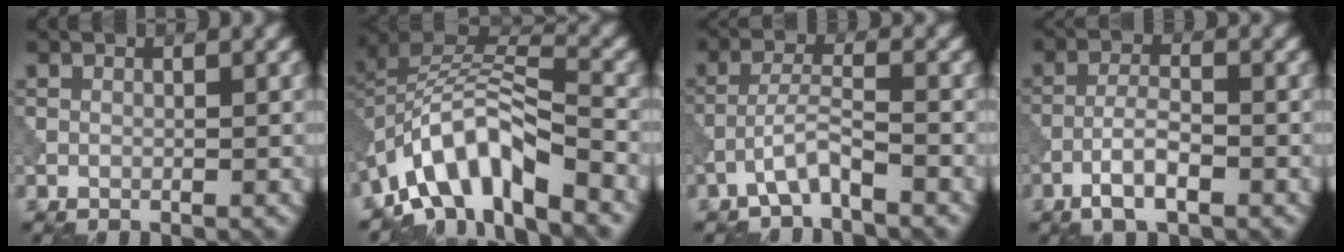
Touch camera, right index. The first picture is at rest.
{"total": 9.8, "force": [-6.1, 3.8, 6.6], "torque": [-0.108, 0.004, -0.126]}
{"total": 2.9, "force": [-2.1, 0.4, 2.0], "torque": [-0.040, 0.013, -0.047]}
{"total": 3.5, "force": [-1.9, 0.9, 2.7], "torque": [-0.056, 0.006, -0.043]}